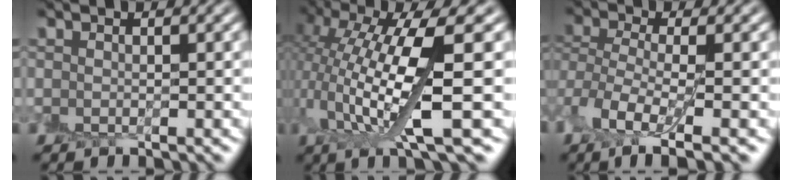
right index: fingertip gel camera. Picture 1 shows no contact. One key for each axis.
{"total": 9.0, "fx": 0.6, "fy": 2.3, "fz": 8.6, "tx": -0.164, "ty": 0.002, "tz": 0.019}
{"total": 4.8, "fx": -1.7, "fy": 2.1, "fz": 4.0, "tx": -0.088, "ty": -0.002, "tz": -0.042}